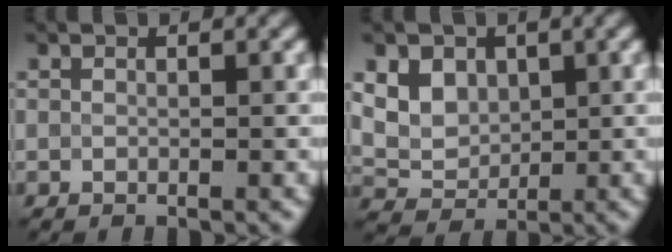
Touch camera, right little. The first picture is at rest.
{"total": 6.0, "force": [2.7, 4.6, 2.8], "torque": [-0.042, 0.014, 0.047]}